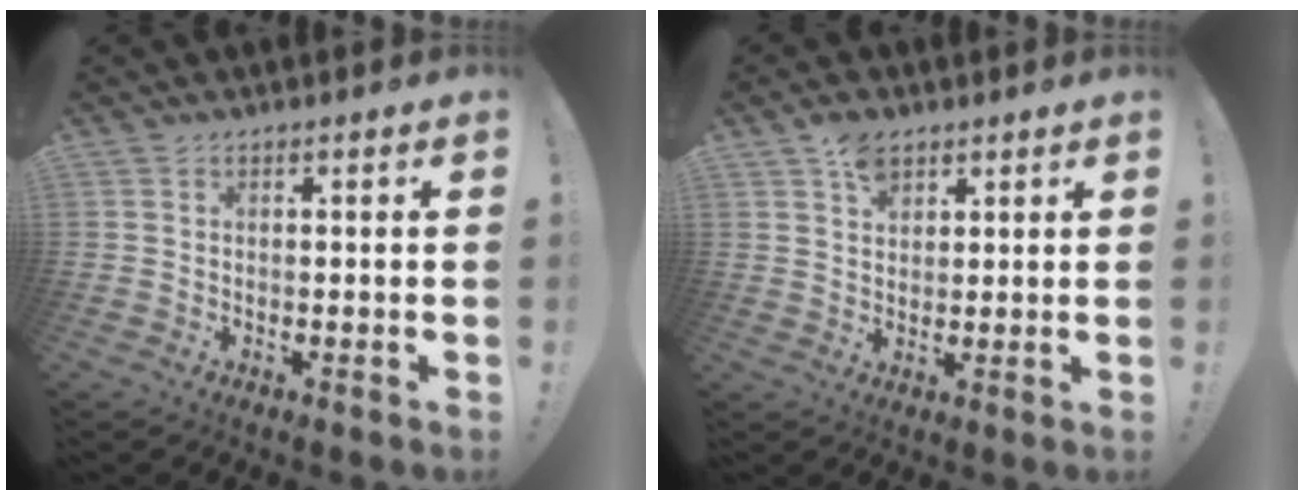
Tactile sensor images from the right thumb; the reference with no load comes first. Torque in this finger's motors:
{"motor_torque": [0.05, 0.46, -0.08, 0.11, 0.00]}